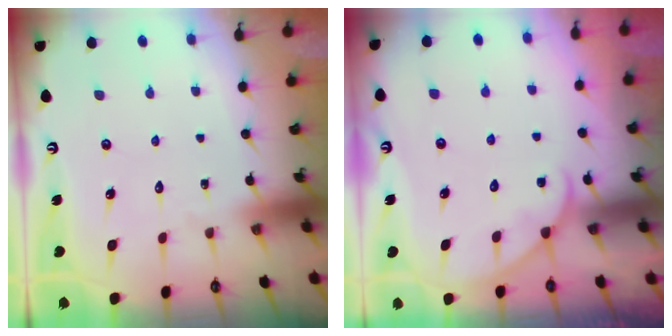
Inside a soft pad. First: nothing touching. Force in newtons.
{"total": 3.9, "press": 3.9, "slide": 0.4}